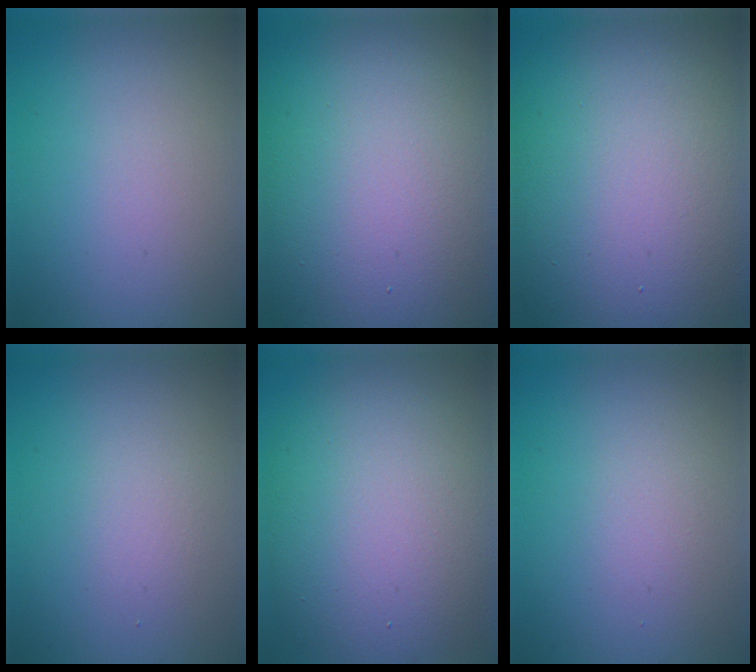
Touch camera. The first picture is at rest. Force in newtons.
{"total": 23.6, "press": 23.6, "slide": 1.1}
{"total": 18.1, "press": 18.0, "slide": 1.0}
{"total": 1.3, "press": 1.3, "slide": 0.0}
{"total": 11.8, "press": 11.8, "slide": 0.8}
{"total": 1.1, "press": 1.1, "slide": 0.0}